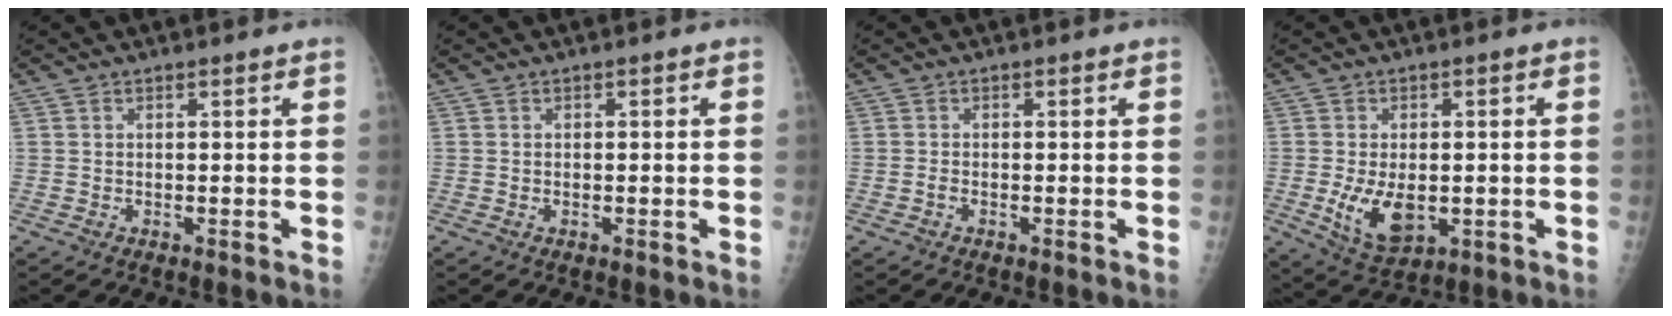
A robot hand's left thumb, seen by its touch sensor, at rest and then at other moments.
{"total": 0.0}
{"total": 0.7, "force": [-0.6, 0.2, 0.2], "torque": [-0.006, 0.001, -0.012]}
{"total": 8.4, "force": [-1.6, 4.9, 6.6], "torque": [-0.107, -0.009, -0.014]}